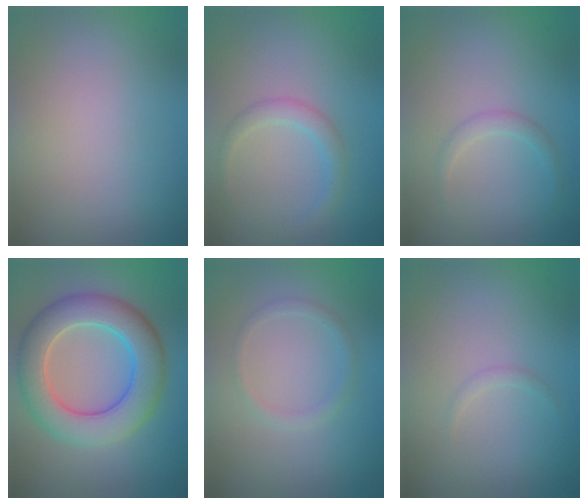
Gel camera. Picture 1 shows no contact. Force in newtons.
{"total": 1.9, "press": 1.9, "slide": 0.2}
{"total": 1.2, "press": 1.2, "slide": 0.0}
{"total": 8.0, "press": 8.0, "slide": 0.4}
{"total": 1.3, "press": 1.3, "slide": 0.1}
{"total": 0.6, "press": 0.6, "slide": 0.0}